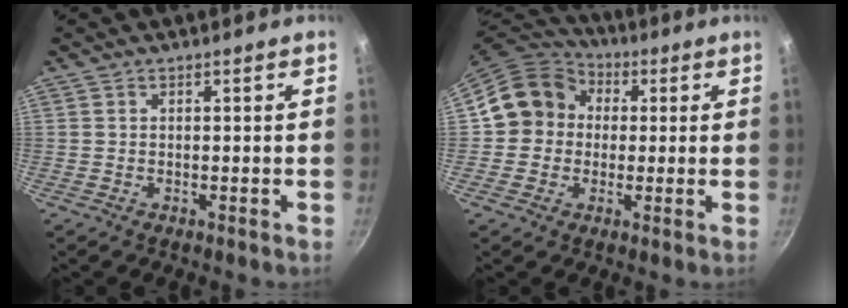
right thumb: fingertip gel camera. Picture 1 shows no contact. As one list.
[{"total": 12.5, "force": [1.3, 11.2, 5.3], "torque": [-0.058, 0.030, 0.003]}]